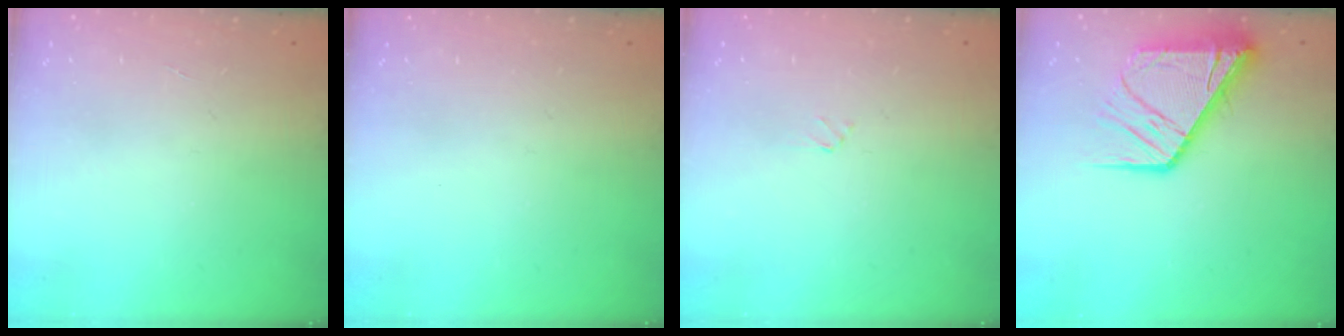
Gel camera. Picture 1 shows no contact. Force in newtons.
{"total": 0.0}
{"total": 1.9, "press": 1.9, "slide": 0.2}
{"total": 16.4, "press": 16.3, "slide": 1.6}